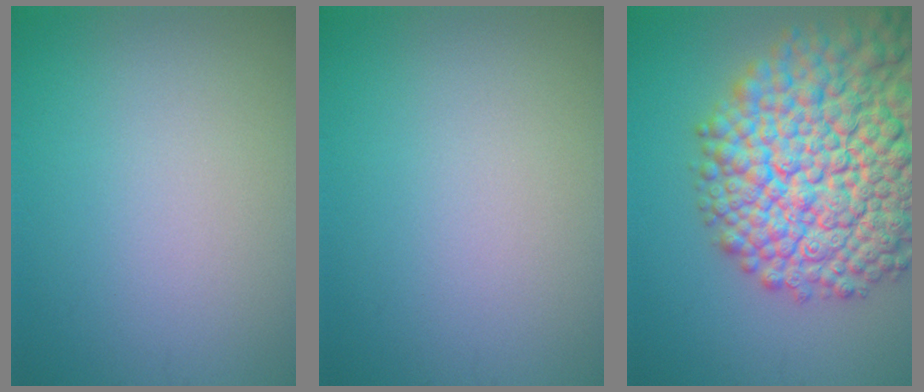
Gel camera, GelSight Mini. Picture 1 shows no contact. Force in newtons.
{"total": 0.0}
{"total": 16.9, "press": 16.9, "slide": 0.7}